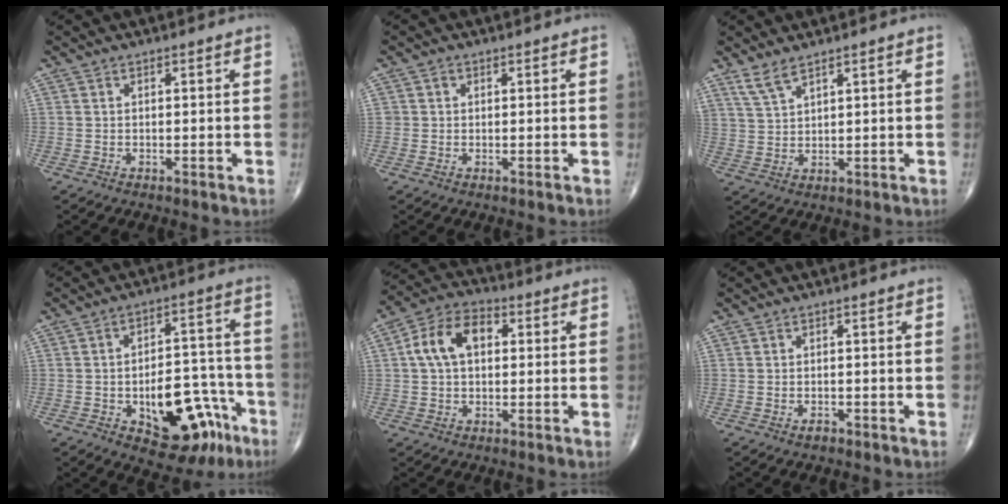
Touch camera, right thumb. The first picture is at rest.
{"total": 1.0, "force": [0.2, 0.9, 0.2], "torque": [0.004, 0.002, 0.002]}
{"total": 3.9, "force": [3.1, 1.0, 2.1], "torque": [-0.047, -0.014, 0.070]}
{"total": 16.9, "force": [-7.3, 8.9, 12.4], "torque": [-0.127, 0.058, -0.089]}
{"total": 10.0, "force": [1.7, 6.5, 7.4], "torque": [-0.132, 0.027, 0.023]}
{"total": 1.1, "force": [-0.7, 0.6, 0.7], "torque": [-0.010, 0.003, -0.012]}